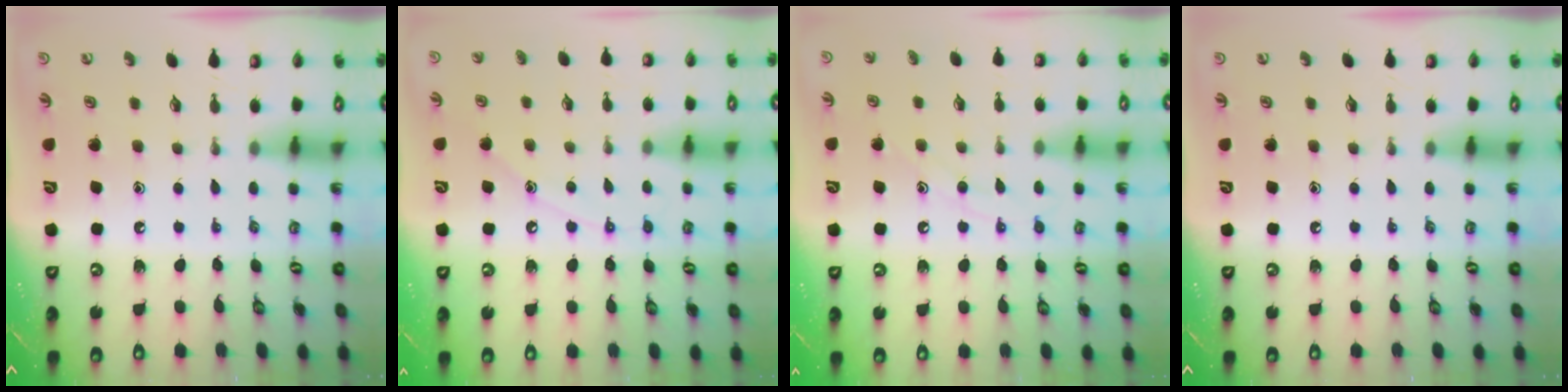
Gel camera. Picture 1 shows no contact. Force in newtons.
{"total": 7.0, "press": 7.0, "slide": 0.5}
{"total": 8.4, "press": 8.4, "slide": 0.7}
{"total": 0.0}